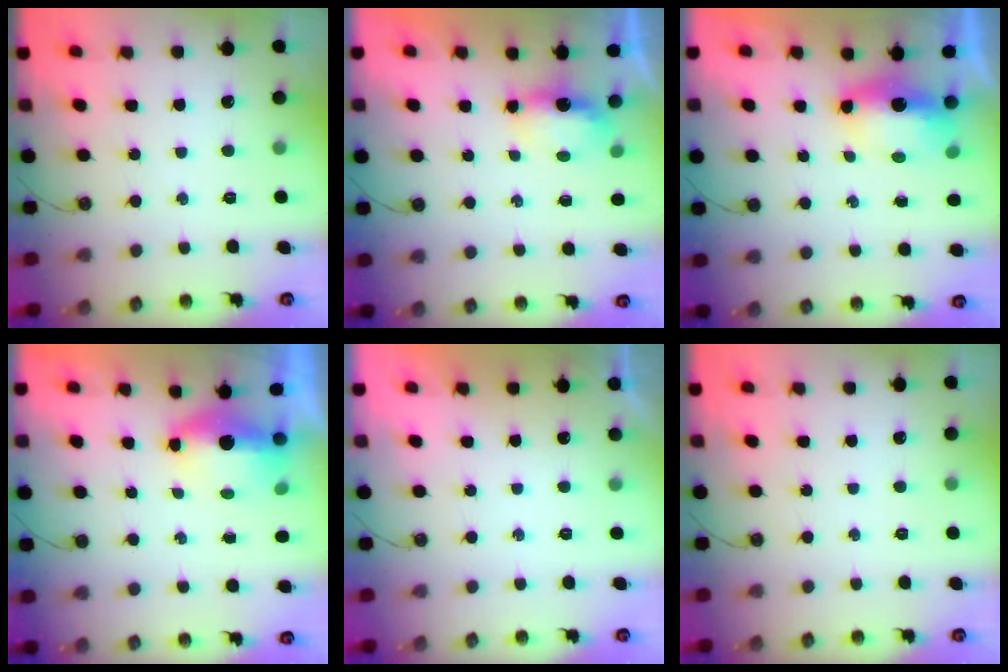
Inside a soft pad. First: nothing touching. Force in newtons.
{"total": 5.2, "press": 5.2, "slide": 0.6}
{"total": 7.0, "press": 7.0, "slide": 0.8}
{"total": 6.1, "press": 5.7, "slide": 2.1}
{"total": 0.0}
{"total": 0.0}